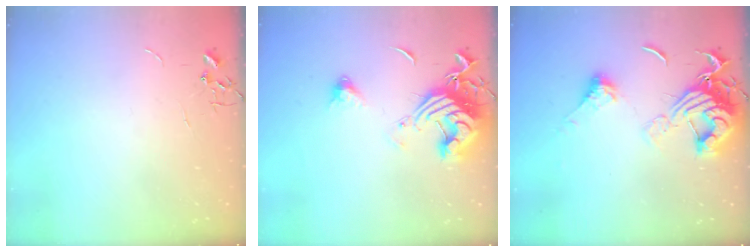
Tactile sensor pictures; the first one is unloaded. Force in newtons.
{"total": 14.9, "press": 14.9, "slide": 1.6}
{"total": 15.4, "press": 15.3, "slide": 1.8}